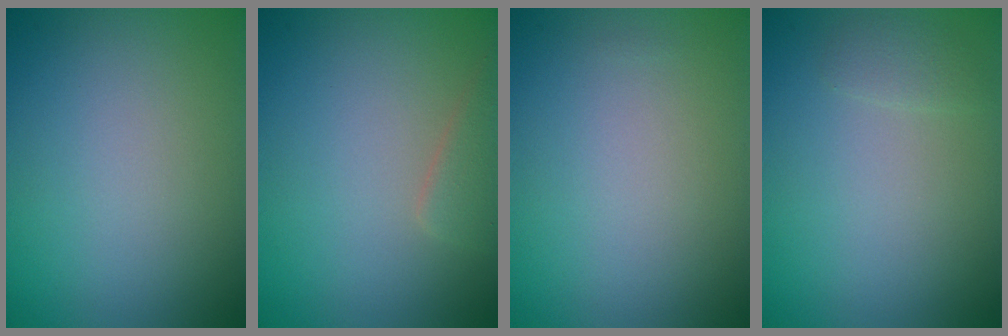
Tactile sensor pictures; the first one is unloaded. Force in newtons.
{"total": 2.0, "press": 2.0, "slide": 0.1}
{"total": 0.0}
{"total": 0.9, "press": 0.9, "slide": 0.0}